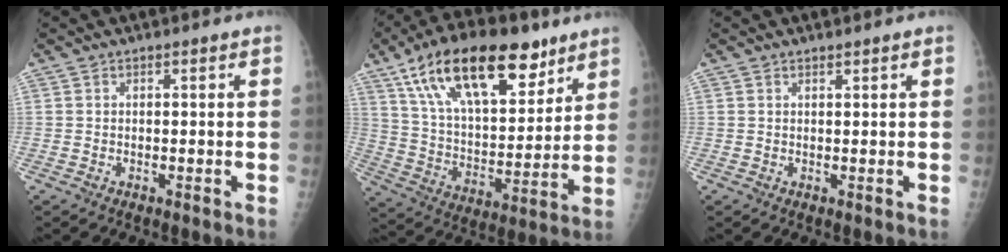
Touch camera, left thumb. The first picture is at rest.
{"total": 24.9, "force": [14.8, 11.3, 16.6], "torque": [-0.248, -0.033, 0.257]}
{"total": 0.6, "force": [0.5, 0.0, 0.2], "torque": [-0.004, -0.004, 0.010]}